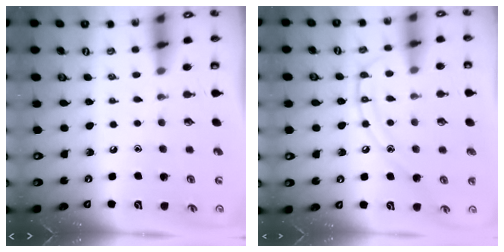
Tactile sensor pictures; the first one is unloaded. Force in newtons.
{"total": 12.0, "press": 12.0, "slide": 0.9}